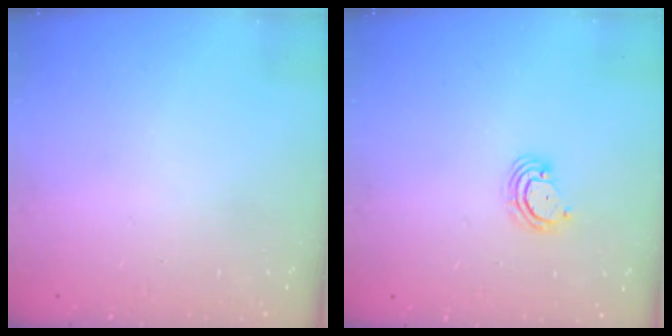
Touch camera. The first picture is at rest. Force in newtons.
{"total": 5.5, "press": 5.5, "slide": 0.6}